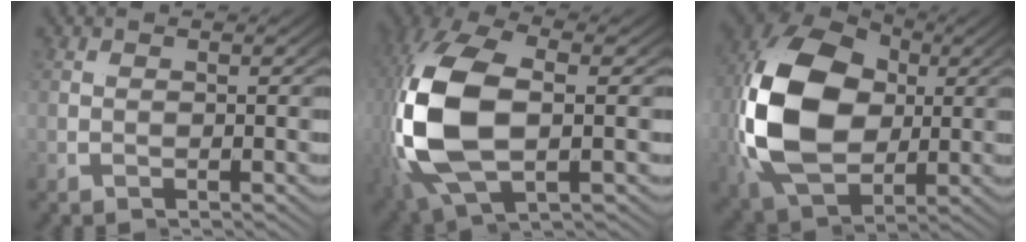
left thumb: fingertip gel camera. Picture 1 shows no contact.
{"total": 15.1, "force": [-0.7, 8.6, 12.3], "torque": [-0.298, -0.041, 0.010]}
{"total": 18.1, "force": [0.8, 11.4, 14.0], "torque": [-0.323, -0.035, 0.032]}